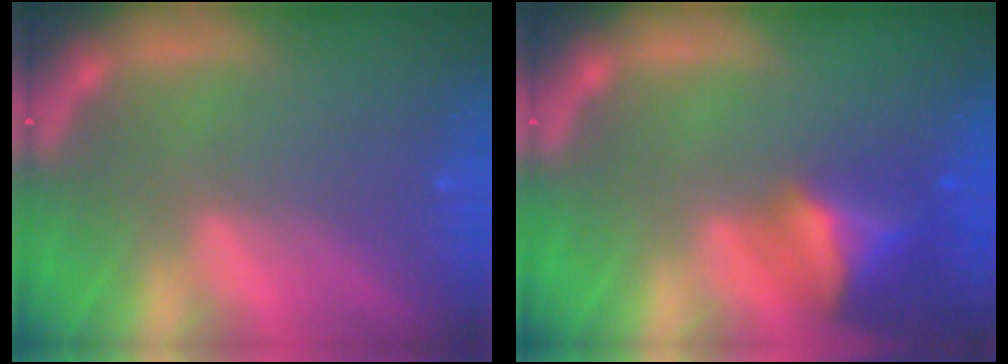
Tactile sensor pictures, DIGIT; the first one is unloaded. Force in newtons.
{"total": 6.0}